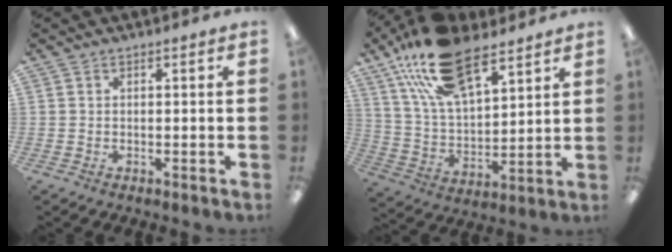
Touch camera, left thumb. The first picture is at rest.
{"total": 20.7, "force": [13.4, 9.7, 12.5], "torque": [-0.242, -0.047, 0.243]}